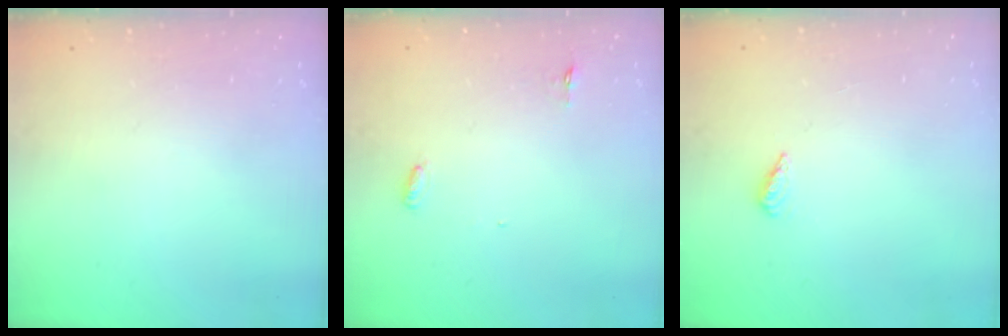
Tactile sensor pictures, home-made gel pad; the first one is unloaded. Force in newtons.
{"total": 3.0, "press": 2.8, "slide": 0.9}
{"total": 2.3, "press": 2.2, "slide": 0.8}